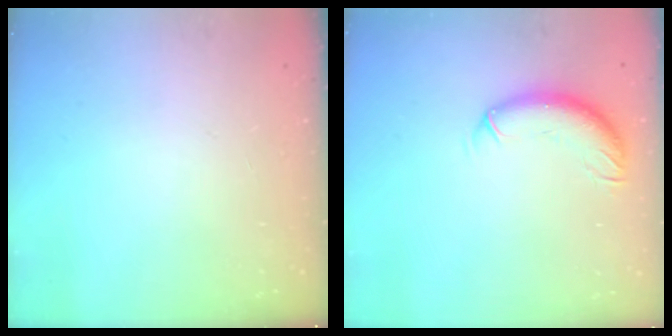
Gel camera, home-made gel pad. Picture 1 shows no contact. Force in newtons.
{"total": 9.2, "press": 9.0, "slide": 1.9}